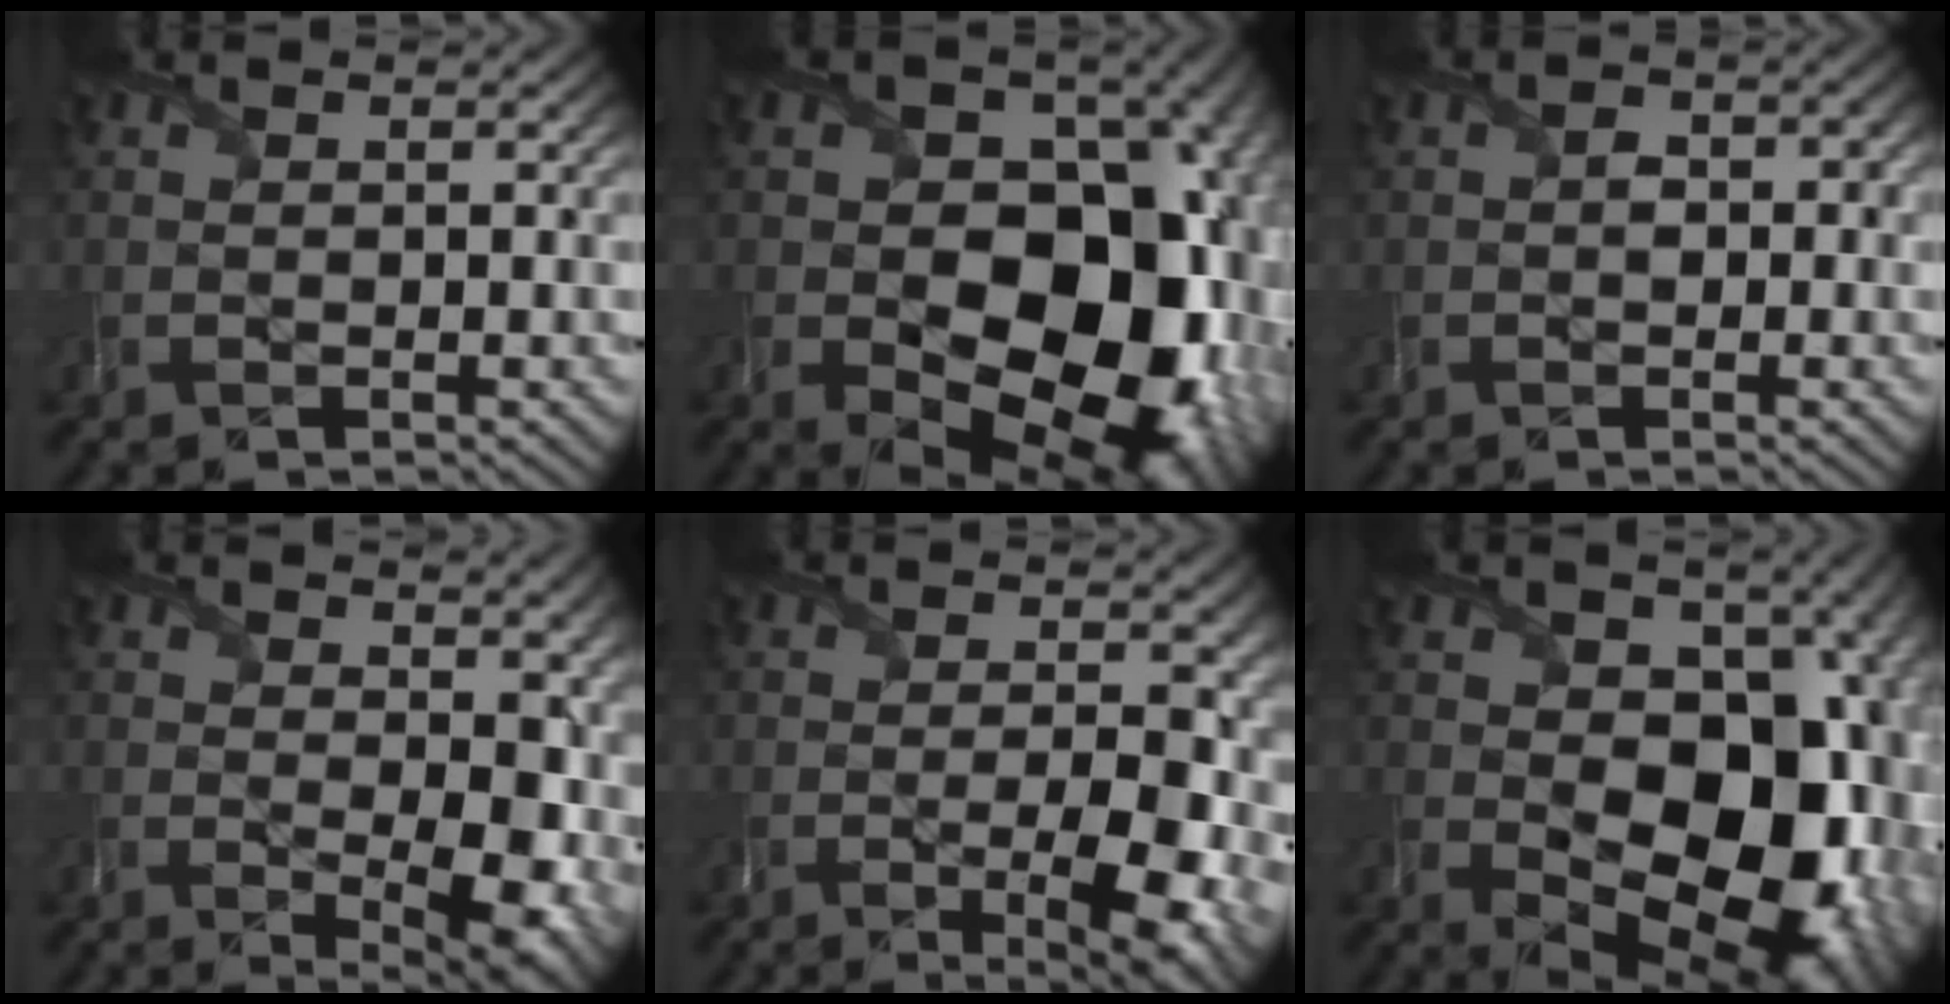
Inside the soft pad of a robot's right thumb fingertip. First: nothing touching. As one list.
[{"total": 20.2, "force": [-1.7, 14.3, 14.1], "torque": [-0.153, -0.043, -0.013]}, {"total": 1.8, "force": [-0.3, 1.3, 1.2], "torque": [-0.022, -0.003, -0.009]}, {"total": 11.8, "force": [0.0, 6.7, 9.7], "torque": [-0.140, -0.029, 0.020]}, {"total": 9.6, "force": [-2.9, 3.8, 8.3], "torque": [-0.100, -0.006, -0.042]}, {"total": 18.2, "force": [-0.8, 12.8, 13.0], "torque": [-0.143, -0.040, 0.016]}]